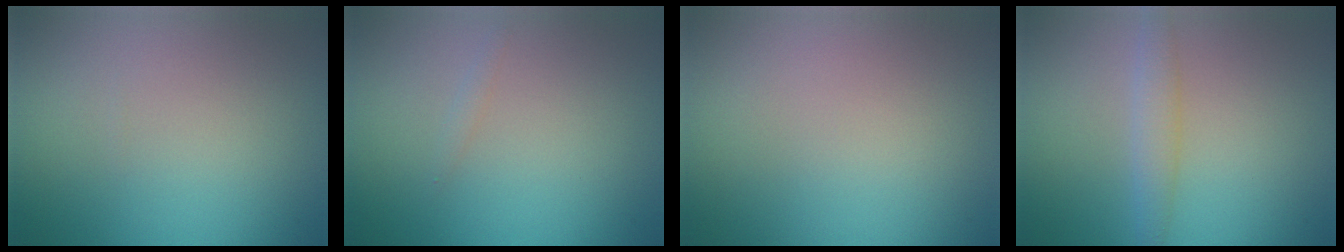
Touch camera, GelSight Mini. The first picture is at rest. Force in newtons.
{"total": 0.6, "press": 0.6, "slide": 0.0}
{"total": 0.0}
{"total": 2.0, "press": 2.0, "slide": 0.2}